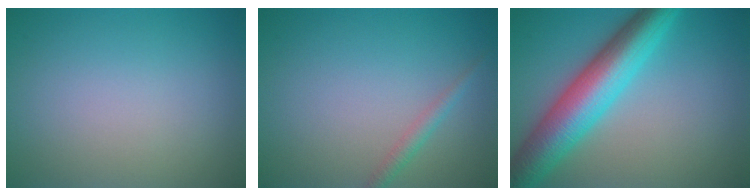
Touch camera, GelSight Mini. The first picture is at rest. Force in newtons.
{"total": 1.3, "press": 1.3, "slide": 0.0}
{"total": 8.7, "press": 8.7, "slide": 0.1}